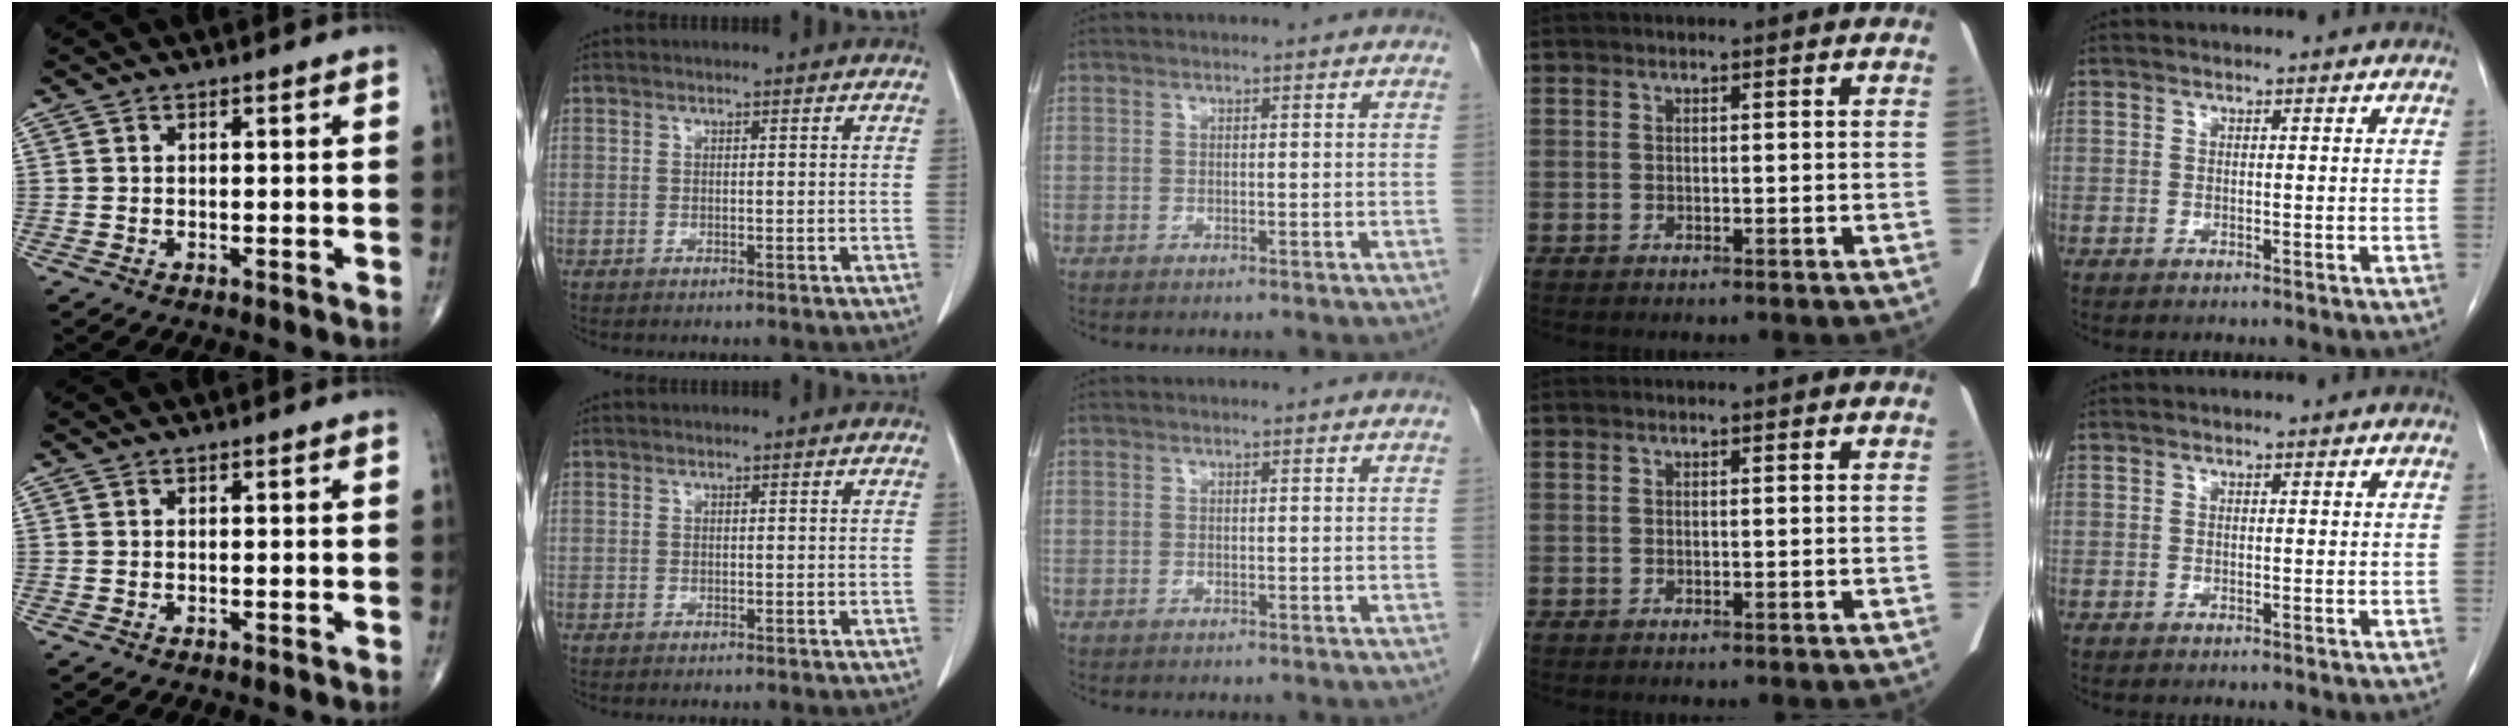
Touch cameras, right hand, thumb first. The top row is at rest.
{}